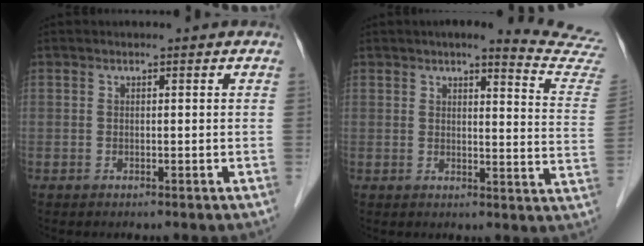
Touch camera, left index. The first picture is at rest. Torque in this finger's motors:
{"motor_torque": [0.81, -1.12, 0.20, 0.00]}